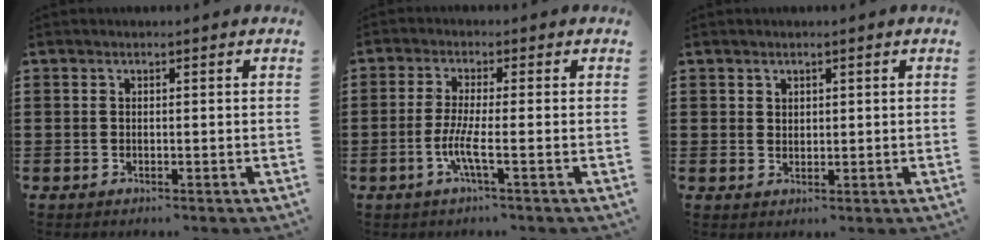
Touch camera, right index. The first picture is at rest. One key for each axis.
{"total": 4.7, "fx": -1.7, "fy": 0.0, "fz": 4.4, "tx": -0.097, "ty": -0.015, "tz": -0.037}
{"total": 1.3, "fx": 1.1, "fy": 0.8, "fz": 0.1, "tx": -0.004, "ty": 0.002, "tz": 0.021}